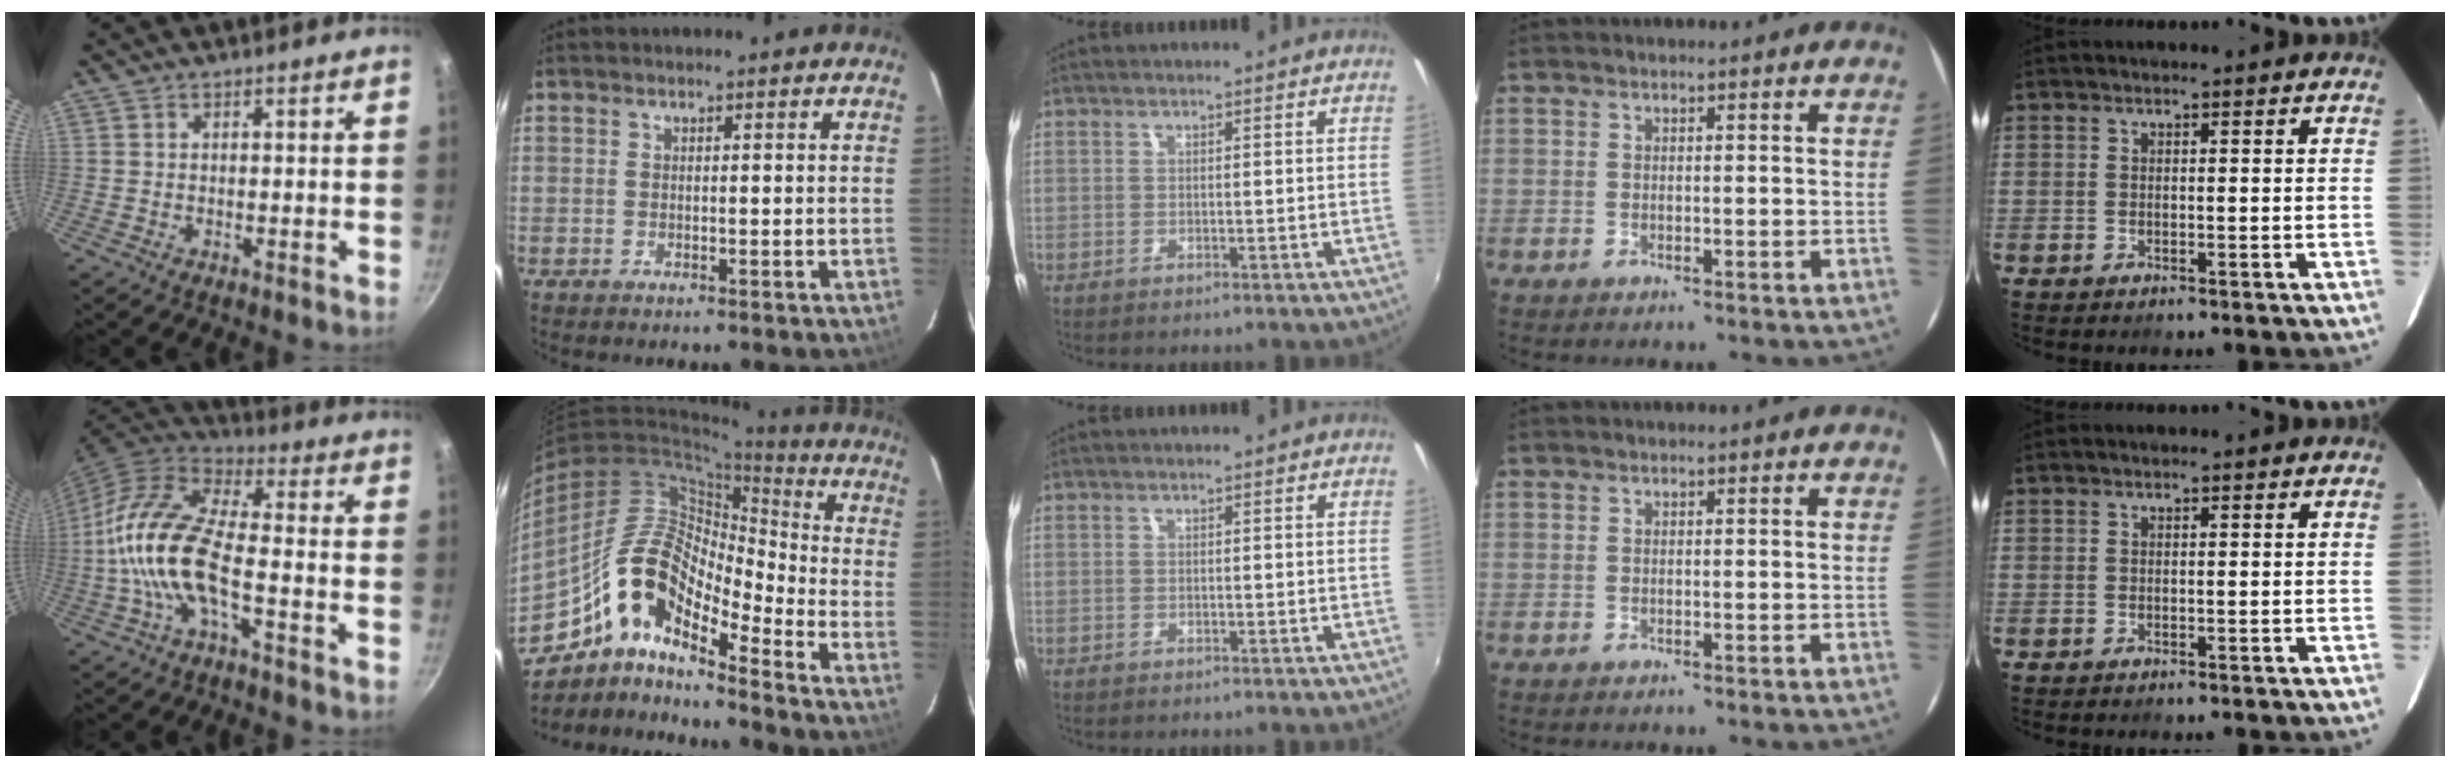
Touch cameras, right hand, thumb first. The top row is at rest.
{"thumb": {"total": 15.0, "force": [-3.8, 5.9, 13.2], "torque": [-0.263, 0.037, -0.089]}, "index": {"total": 14.9, "force": [-10.0, 5.3, 9.7], "torque": [-0.163, 0.014, -0.203]}}